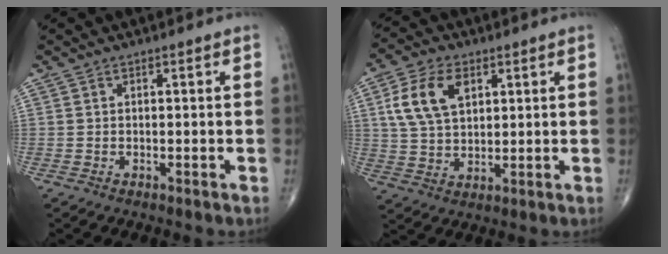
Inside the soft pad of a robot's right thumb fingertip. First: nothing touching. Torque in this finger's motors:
{"motor_torque": [-0.23, 0.32, 0.18, -0.12, 0.15]}